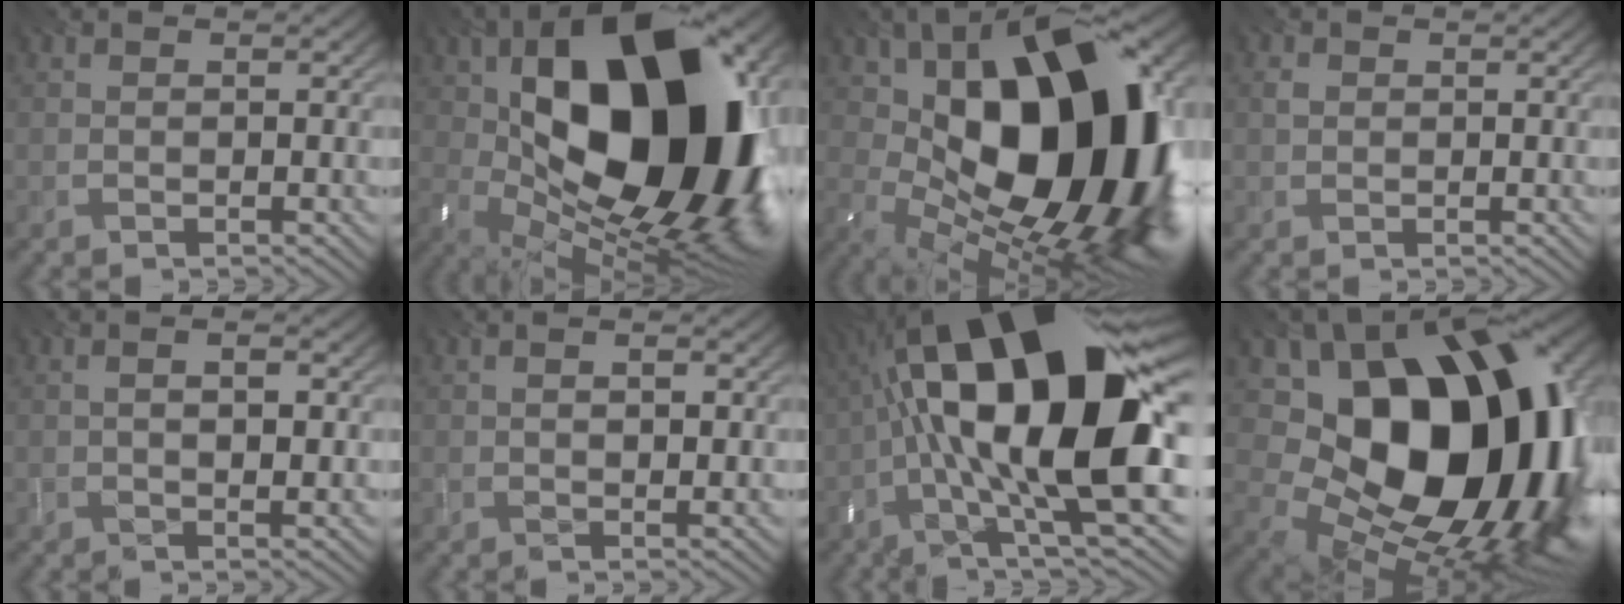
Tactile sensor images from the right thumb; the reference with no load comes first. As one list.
[{"total": 22.1, "force": [3.5, 13.0, 17.5], "torque": [-0.323, 0.001, 0.069]}, {"total": 20.1, "force": [3.0, 11.6, 16.1], "torque": [-0.258, 0.003, 0.045]}, {"total": 0.8, "force": [0.2, 0.7, 0.3], "torque": [-0.008, 0.002, 0.005]}, {"total": 2.6, "force": [0.2, 1.0, 2.5], "torque": [-0.046, -0.002, 0.007]}, {"total": 1.7, "force": [0.2, 0.8, 1.5], "torque": [-0.024, -0.004, 0.010]}, {"total": 20.8, "force": [1.6, 7.0, 19.6], "torque": [-0.331, 0.027, 0.017]}, {"total": 19.4, "force": [2.0, 13.9, 13.4], "torque": [-0.205, -0.017, 0.060]}]